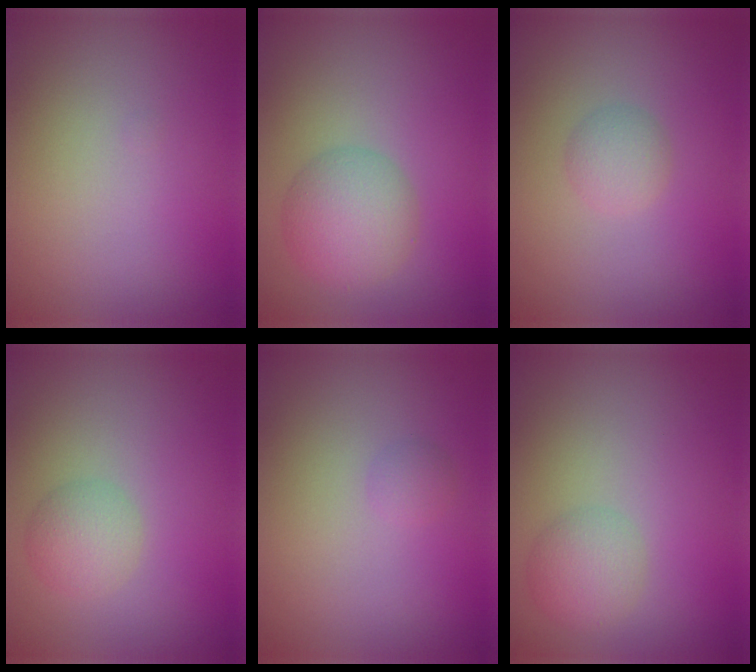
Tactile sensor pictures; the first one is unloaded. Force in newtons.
{"total": 4.8, "press": 4.8, "slide": 0.1}
{"total": 1.9, "press": 1.9, "slide": 0.1}
{"total": 2.5, "press": 2.5, "slide": 0.1}
{"total": 0.9, "press": 0.9, "slide": 0.0}
{"total": 2.8, "press": 2.8, "slide": 0.1}